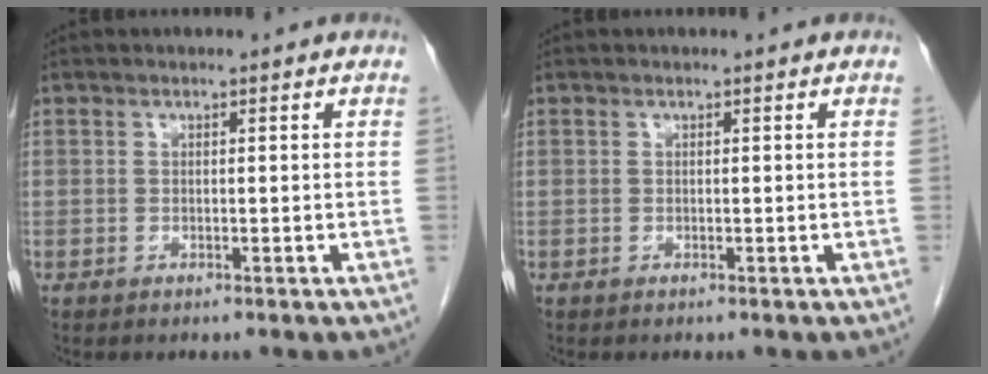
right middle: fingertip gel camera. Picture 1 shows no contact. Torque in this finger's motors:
{"motor_torque": [0.00, 0.00, -0.01, -0.01]}